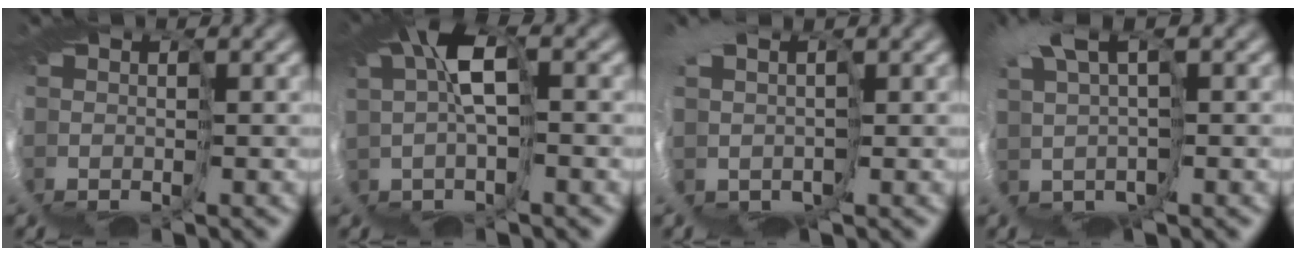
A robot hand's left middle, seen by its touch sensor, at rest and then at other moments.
{"total": 4.2, "force": [2.0, 1.1, 3.5], "torque": [-0.090, 0.019, 0.023]}
{"total": 4.0, "force": [0.6, 2.8, 2.8], "torque": [-0.067, -0.017, 0.001]}
{"total": 3.6, "force": [1.7, 1.2, 2.9], "torque": [-0.083, -0.004, 0.020]}